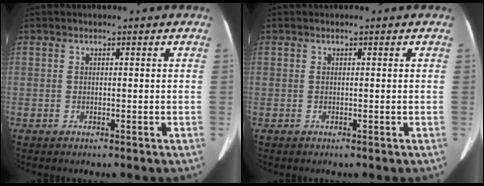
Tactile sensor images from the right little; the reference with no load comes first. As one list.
[{"total": 0.0}]